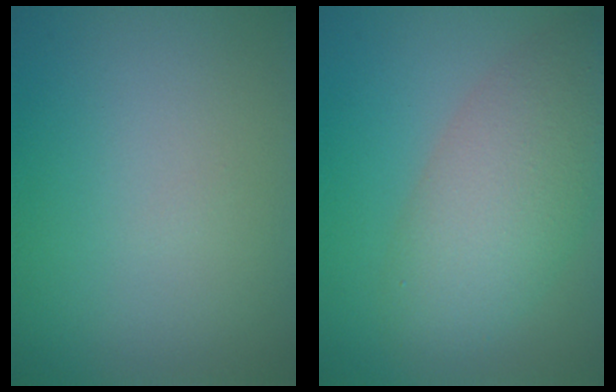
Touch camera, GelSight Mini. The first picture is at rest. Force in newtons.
{"total": 6.9, "press": 6.9, "slide": 0.4}